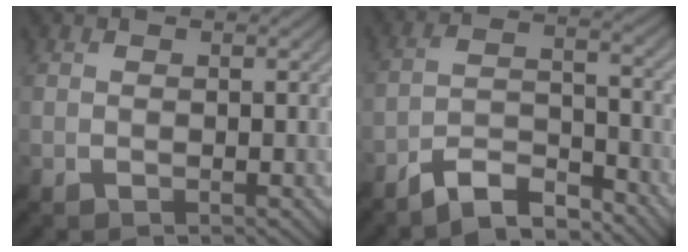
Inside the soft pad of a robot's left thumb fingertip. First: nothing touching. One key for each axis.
{"total": 7.5, "fx": -6.4, "fy": 1.7, "fz": 3.5, "tx": -0.062, "ty": 0.004, "tz": -0.126}